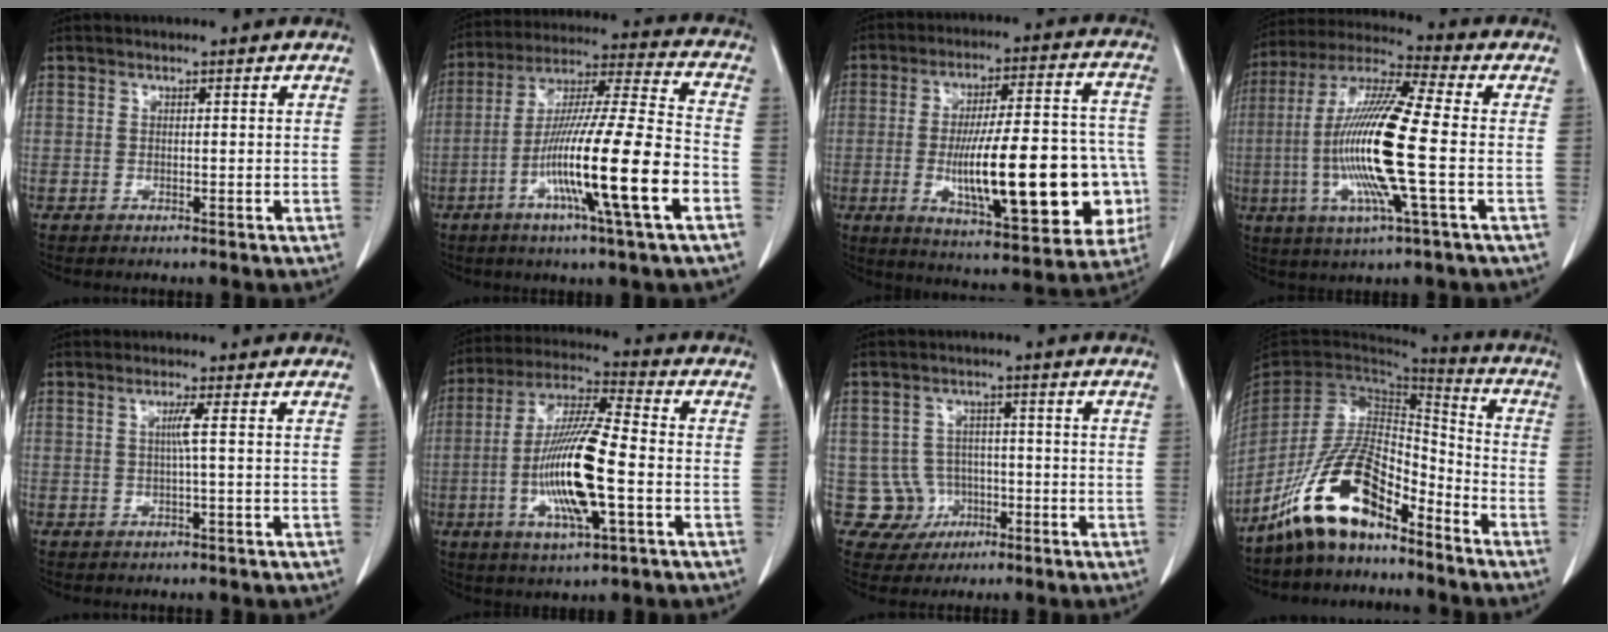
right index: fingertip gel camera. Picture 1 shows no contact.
{"total": 19.3, "force": [-6.8, -0.3, 18.1], "torque": [-0.334, -0.018, -0.124]}
{"total": 24.5, "force": [-4.9, 5.8, 23.2], "torque": [-0.305, 0.020, -0.052]}
{"total": 17.1, "force": [-2.6, 0.7, 16.9], "torque": [-0.350, -0.007, -0.056]}
{"total": 2.0, "force": [0.2, -1.0, 1.8], "torque": [-0.038, -0.002, 0.004]}
{"total": 15.5, "force": [-3.3, 2.0, 15.0], "torque": [-0.302, -0.006, -0.059]}
{"total": 5.8, "force": [-1.2, 5.7, 0.0], "torque": [0.008, 0.012, -0.012]}
{"total": 13.4, "force": [-9.6, 4.9, 7.9], "torque": [-0.155, 0.024, -0.180]}